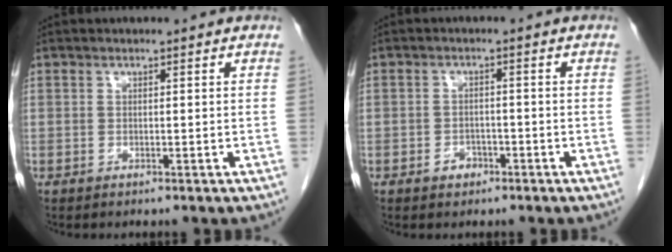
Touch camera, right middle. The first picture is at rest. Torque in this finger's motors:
{"motor_torque": [0.28, -0.48, 0.03, 0.00]}